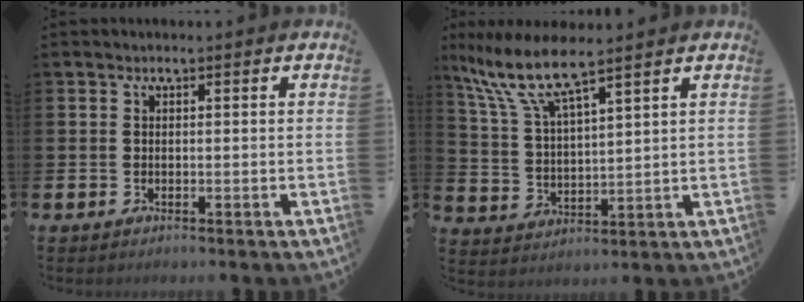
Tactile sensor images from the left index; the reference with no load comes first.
{"total": 8.3, "force": [6.8, 1.3, 4.6], "torque": [-0.117, -0.025, 0.119]}